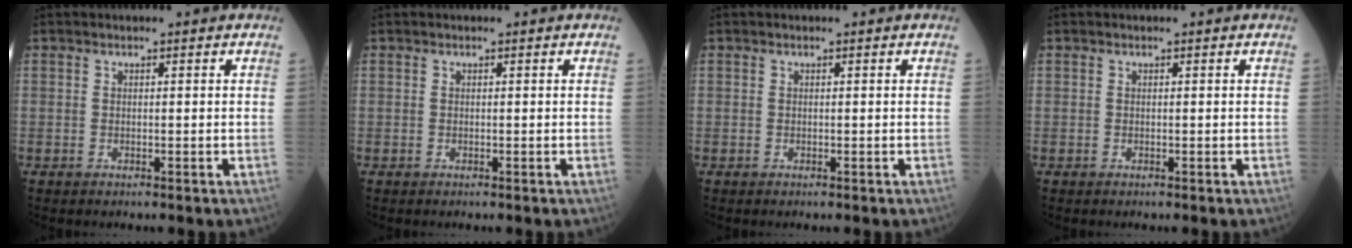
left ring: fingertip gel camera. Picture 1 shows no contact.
{"total": 0.0}
{"total": 0.0}
{"total": 0.0}